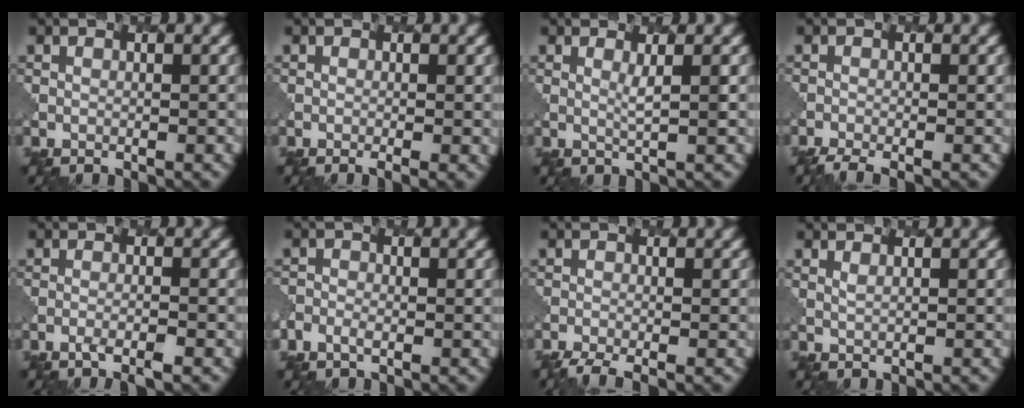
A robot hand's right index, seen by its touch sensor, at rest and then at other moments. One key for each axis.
{"total": 2.0, "fx": -0.5, "fy": 0.7, "fz": 1.8, "tx": -0.020, "ty": -0.002, "tz": -0.007}
{"total": 1.1, "fx": 0.6, "fy": 0.1, "fz": 0.9, "tx": -0.019, "ty": -0.003, "tz": 0.010}
{"total": 1.9, "fx": -1.6, "fy": 0.3, "fz": 1.0, "tx": -0.017, "ty": -0.005, "tz": -0.033}
{"total": 1.9, "fx": -1.2, "fy": 0.3, "fz": 1.4, "tx": -0.021, "ty": 0.000, "tz": -0.030}
{"total": 1.2, "fx": -0.7, "fy": 0.8, "fz": 0.3, "tx": -0.009, "ty": -0.001, "tz": -0.017}
{"total": 2.3, "fx": -1.9, "fy": 0.4, "fz": 1.3, "tx": -0.023, "ty": -0.006, "tz": -0.040}
{"total": 0.7, "fx": 0.7, "fy": 0.1, "fz": 0.2, "tx": -0.003, "ty": -0.003, "tz": 0.010}